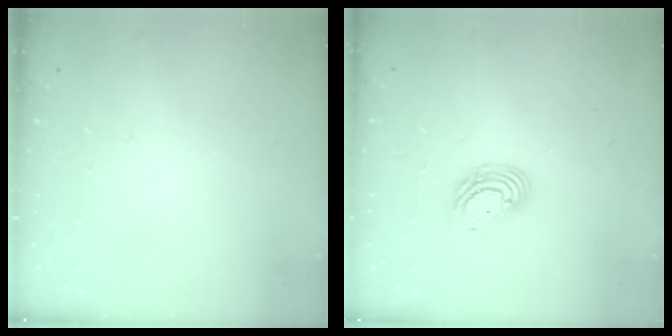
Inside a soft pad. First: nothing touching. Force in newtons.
{"total": 9.2, "press": 9.0, "slide": 1.5}